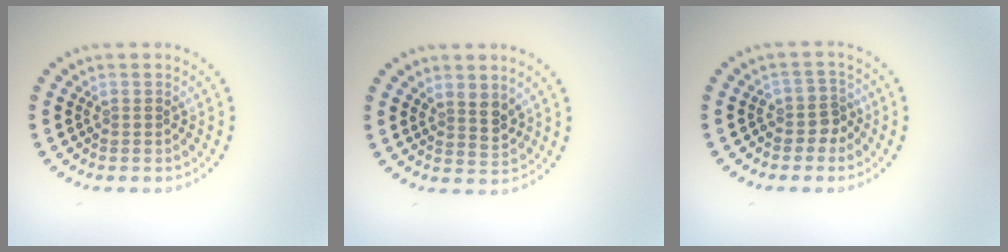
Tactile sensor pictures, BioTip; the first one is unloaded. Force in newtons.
{"total": 2.1, "press": 1.8, "slide": 1.1}
{"total": 1.9, "press": 1.5, "slide": 1.2}